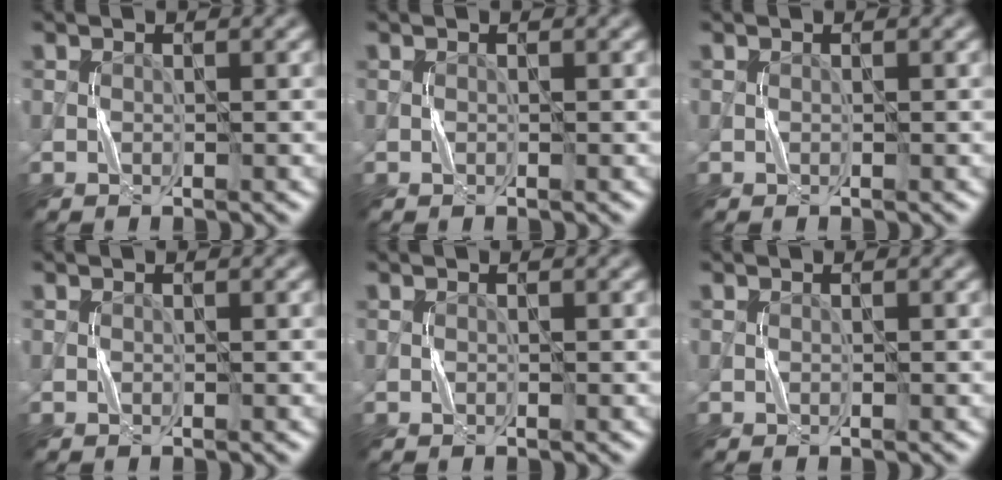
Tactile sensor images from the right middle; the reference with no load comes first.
{"total": 0.0}
{"total": 0.0}
{"total": 0.0}
{"total": 0.0}
{"total": 0.0}